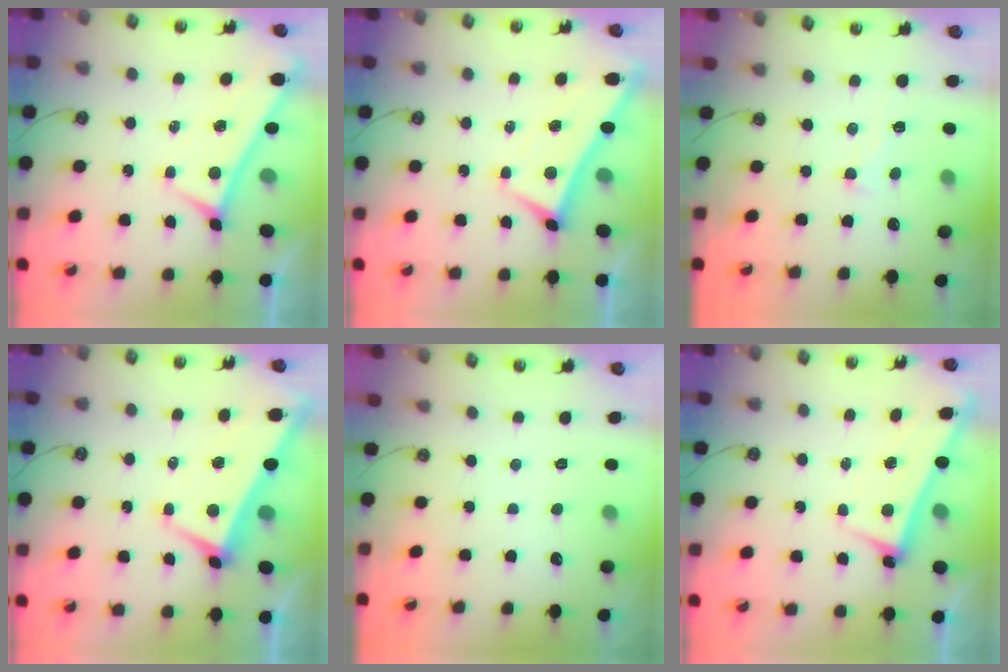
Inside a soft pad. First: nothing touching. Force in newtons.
{"total": 2.2, "press": 2.2, "slide": 0.3}
{"total": 0.9, "press": 0.6, "slide": 0.7}
{"total": 1.7, "press": 1.4, "slide": 1.0}
{"total": 0.0}
{"total": 2.8, "press": 2.8, "slide": 0.4}